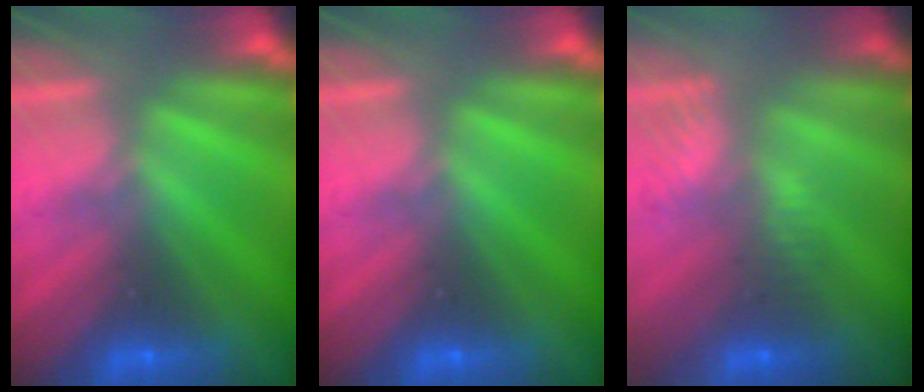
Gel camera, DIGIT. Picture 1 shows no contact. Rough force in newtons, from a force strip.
{"total": 0.0}
{"total": 2.6}